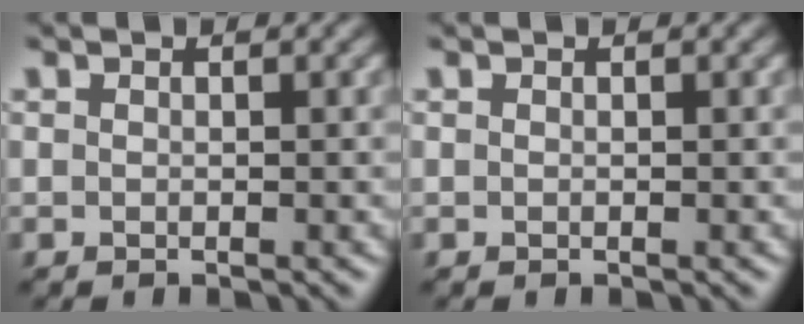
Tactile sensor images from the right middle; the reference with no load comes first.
{"total": 0.0}